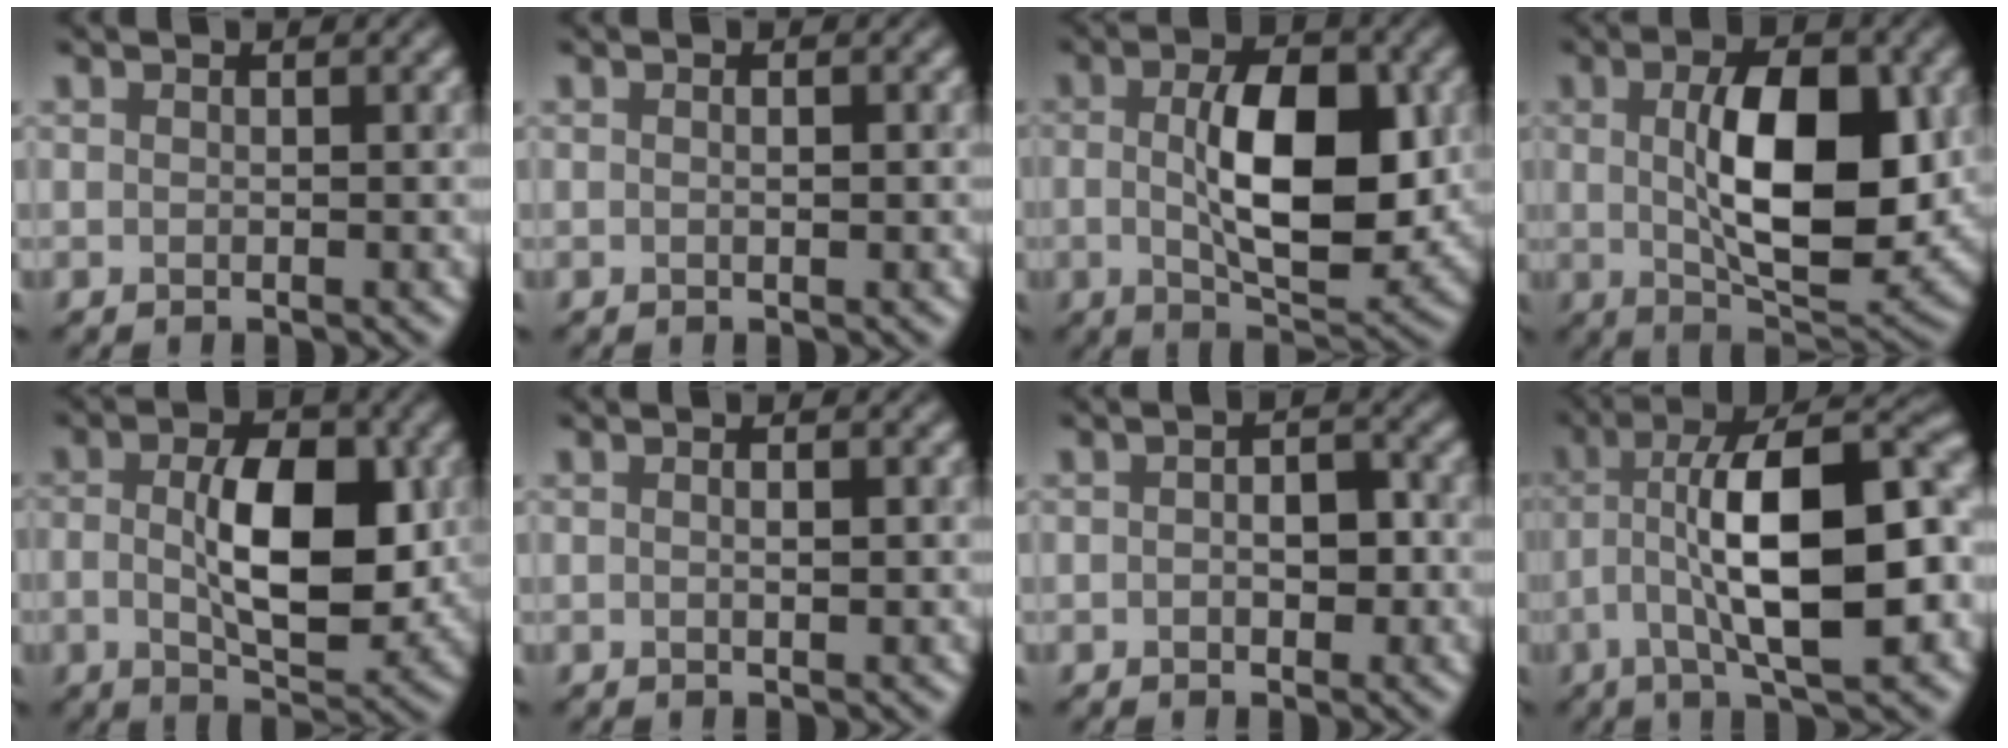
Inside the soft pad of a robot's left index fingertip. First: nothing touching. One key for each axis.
{"total": 0.7, "fx": 0.0, "fy": 0.1, "fz": 0.7, "tx": -0.012, "ty": 0.000, "tz": 0.001}
{"total": 9.2, "fx": 0.0, "fy": 4.1, "fz": 8.3, "tx": -0.136, "ty": -0.006, "tz": 0.006}
{"total": 10.5, "fx": 0.7, "fy": 4.8, "fz": 9.3, "tx": -0.147, "ty": -0.004, "tz": 0.021}
{"total": 8.0, "fx": -0.3, "fy": 3.9, "fz": 7.0, "tx": -0.120, "ty": -0.004, "tz": -0.003}
{"total": 1.1, "fx": 0.1, "fy": 0.2, "fz": 1.1, "tx": -0.013, "ty": -0.005, "tz": 0.002}
{"total": 3.0, "fx": -0.2, "fy": 1.7, "fz": 2.5, "tx": -0.030, "ty": 0.003, "tz": -0.006}
{"total": 13.7, "fx": -1.1, "fy": 4.3, "fz": 12.9, "tx": -0.203, "ty": 0.017, "tz": -0.023}